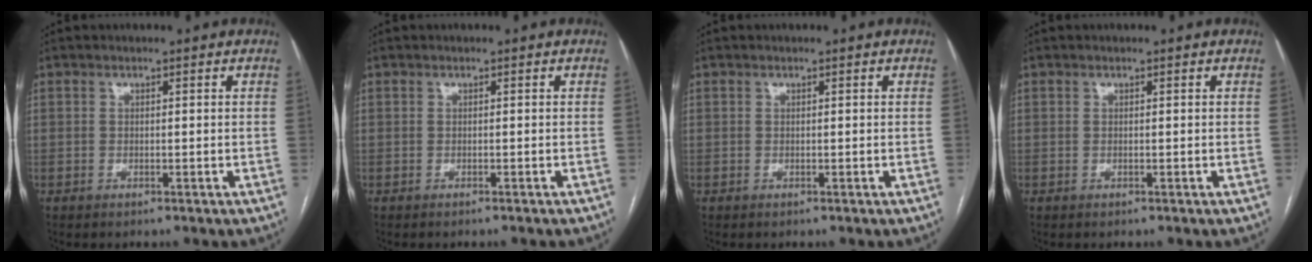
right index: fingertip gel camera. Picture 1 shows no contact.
{"total": 0.8, "force": [-0.6, -0.2, 0.4], "torque": [-0.004, 0.003, -0.010]}
{"total": 0.0}
{"total": 0.0}